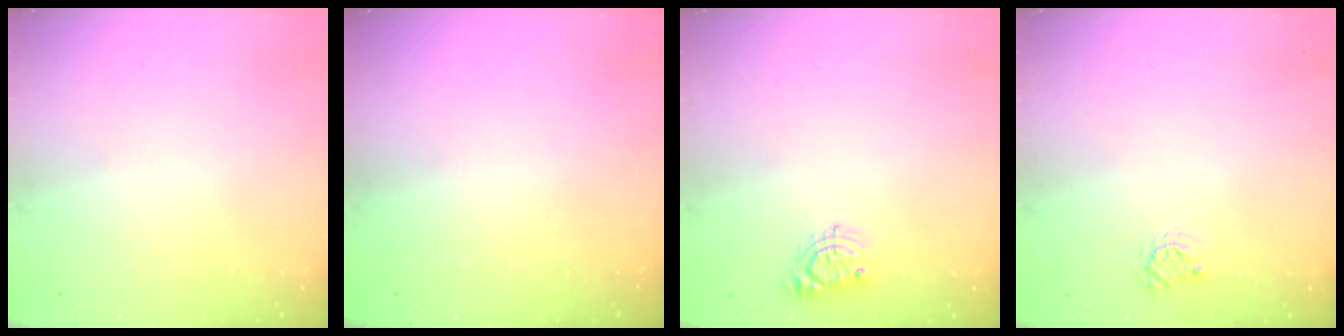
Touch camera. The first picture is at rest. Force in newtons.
{"total": 0.0}
{"total": 5.8, "press": 5.8, "slide": 0.3}
{"total": 2.9, "press": 2.9, "slide": 0.4}